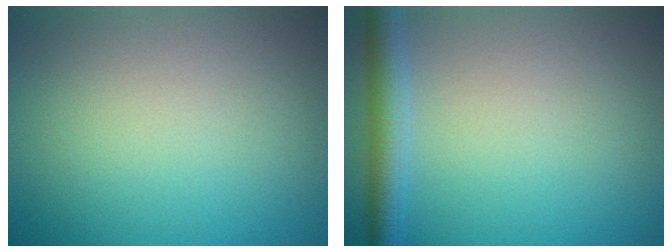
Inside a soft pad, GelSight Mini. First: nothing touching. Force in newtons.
{"total": 3.1, "press": 3.1, "slide": 0.1}